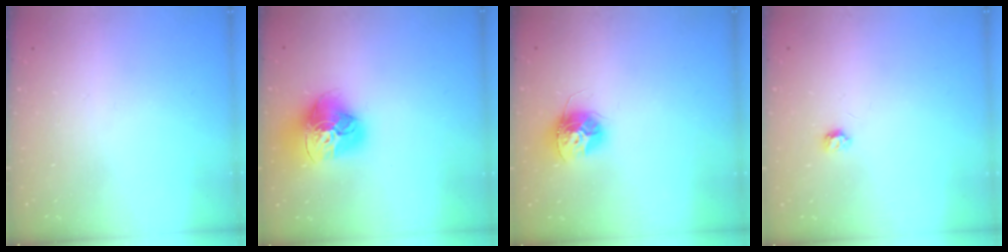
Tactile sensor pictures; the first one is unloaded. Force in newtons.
{"total": 18.0, "press": 17.9, "slide": 1.9}
{"total": 11.1, "press": 11.1, "slide": 0.5}
{"total": 3.1, "press": 3.1, "slide": 0.5}